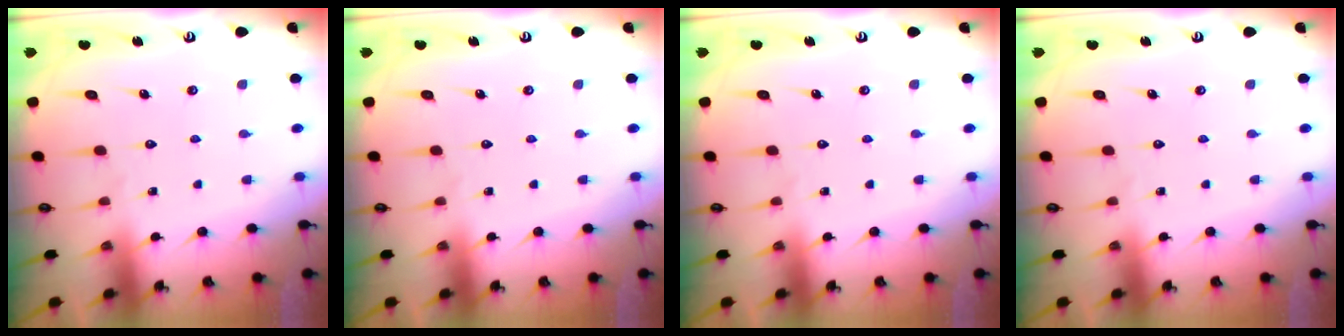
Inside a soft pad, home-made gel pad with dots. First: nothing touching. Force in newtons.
{"total": 0.0}
{"total": 0.0}
{"total": 0.0}